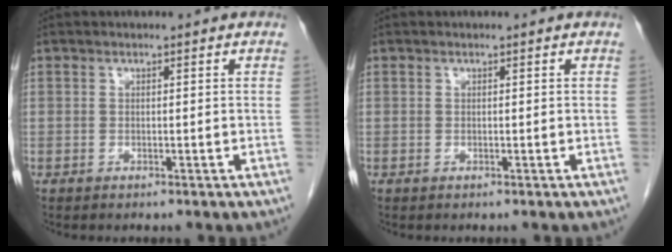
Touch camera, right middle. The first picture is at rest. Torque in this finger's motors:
{"motor_torque": [0.00, 0.00, 0.00, -0.01]}